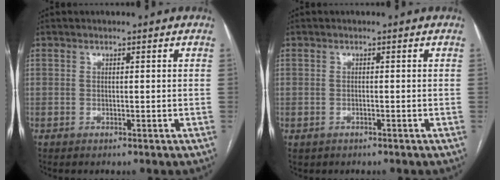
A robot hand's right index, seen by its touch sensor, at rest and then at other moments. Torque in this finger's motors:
{"motor_torque": [-0.09, 0.17, -0.16, -0.01]}